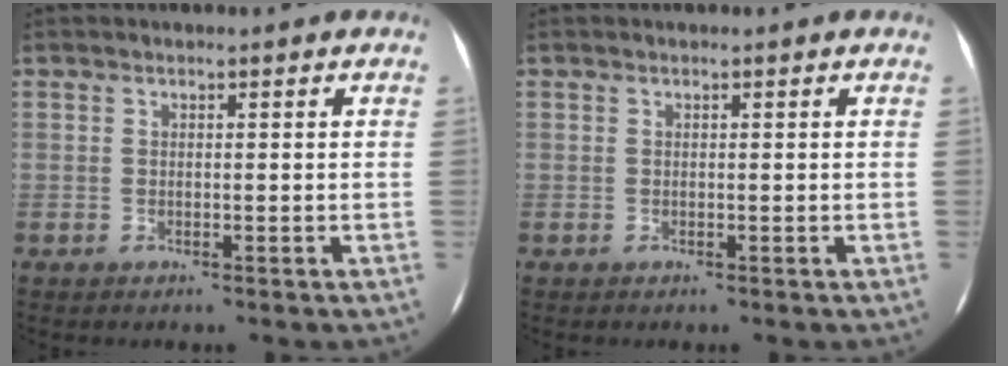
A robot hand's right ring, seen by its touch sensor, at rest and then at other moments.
{"total": 0.0}